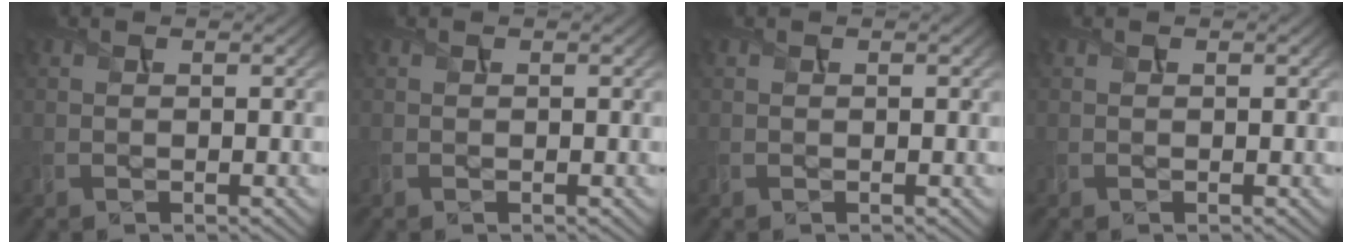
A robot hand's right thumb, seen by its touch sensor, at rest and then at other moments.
{"total": 0.0}
{"total": 0.0}
{"total": 0.0}